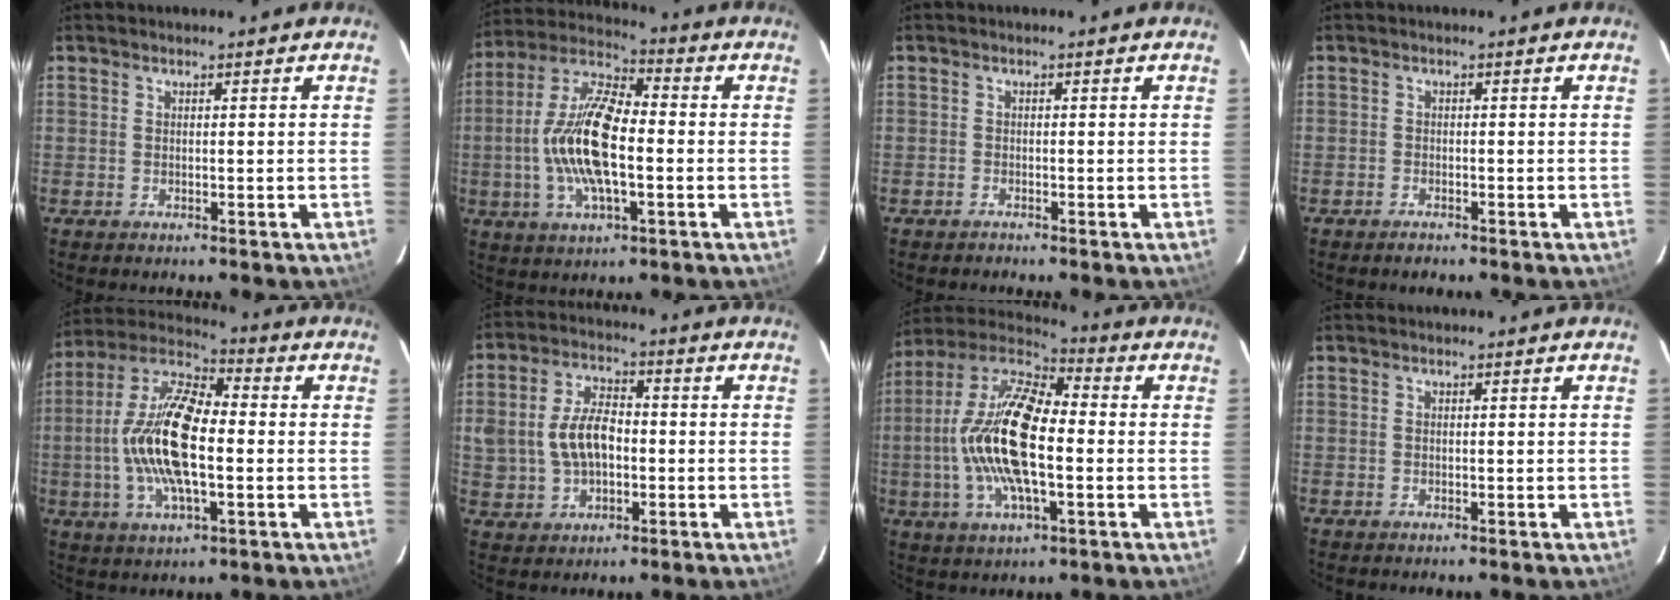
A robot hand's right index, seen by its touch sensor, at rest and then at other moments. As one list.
[{"total": 15.6, "force": [-1.9, 5.8, 14.3], "torque": [-0.290, 0.006, -0.043]}, {"total": 0.9, "force": [-0.8, 0.3, -0.2], "torque": [0.002, 0.004, -0.016]}, {"total": 1.5, "force": [-1.3, 0.7, 0.4], "torque": [-0.011, 0.001, -0.024]}, {"total": 16.8, "force": [-1.4, 6.4, 15.4], "torque": [-0.306, 0.007, -0.036]}, {"total": 9.8, "force": [-0.4, 6.4, 7.4], "torque": [-0.153, 0.015, 0.001]}, {"total": 19.2, "force": [-1.6, 7.4, 17.6], "torque": [-0.348, 0.004, -0.043]}, {"total": 0.0}]